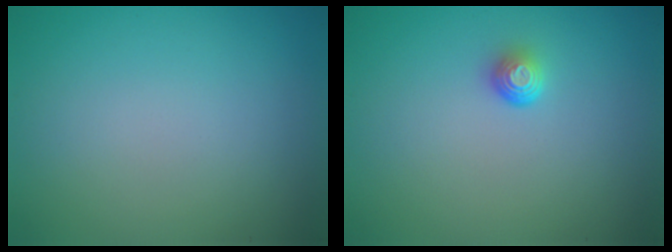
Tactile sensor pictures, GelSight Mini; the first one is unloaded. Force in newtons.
{"total": 1.5, "press": 1.0, "slide": 1.1}